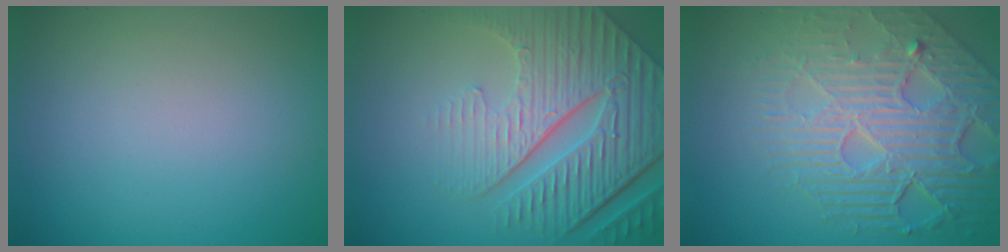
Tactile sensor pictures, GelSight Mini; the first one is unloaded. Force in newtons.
{"total": 9.1, "press": 6.2, "slide": 6.6}
{"total": 8.7, "press": 5.9, "slide": 6.5}